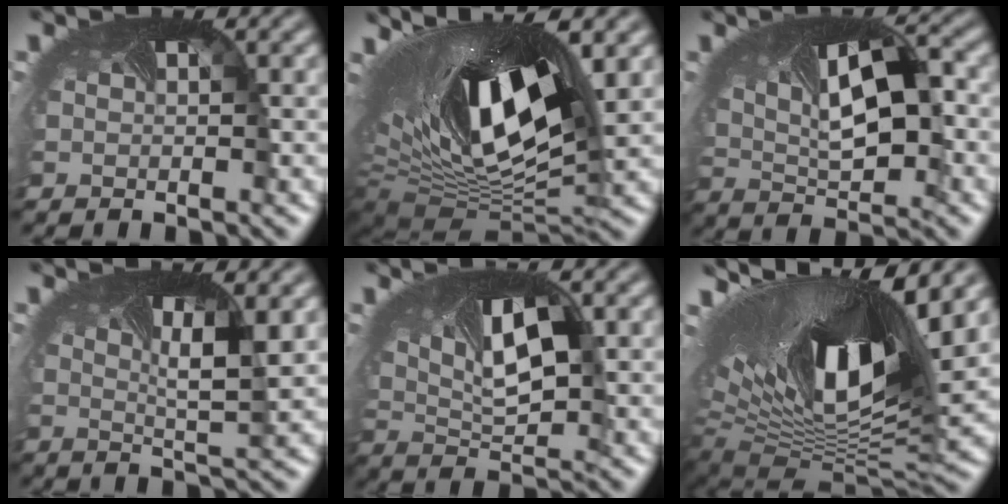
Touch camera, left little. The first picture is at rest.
{"total": 17.2, "force": [3.7, 7.5, 15.0], "torque": [-0.257, 0.009, 0.065]}
{"total": 9.2, "force": [1.3, 4.2, 8.1], "torque": [-0.123, -0.004, 0.025]}
{"total": 3.8, "force": [0.9, 0.7, 3.6], "torque": [-0.061, -0.002, 0.017]}
{"total": 8.1, "force": [1.8, 3.8, 6.9], "torque": [-0.112, -0.003, 0.032]}
{"total": 17.8, "force": [5.5, 7.1, 15.3], "torque": [-0.267, 0.017, 0.092]}